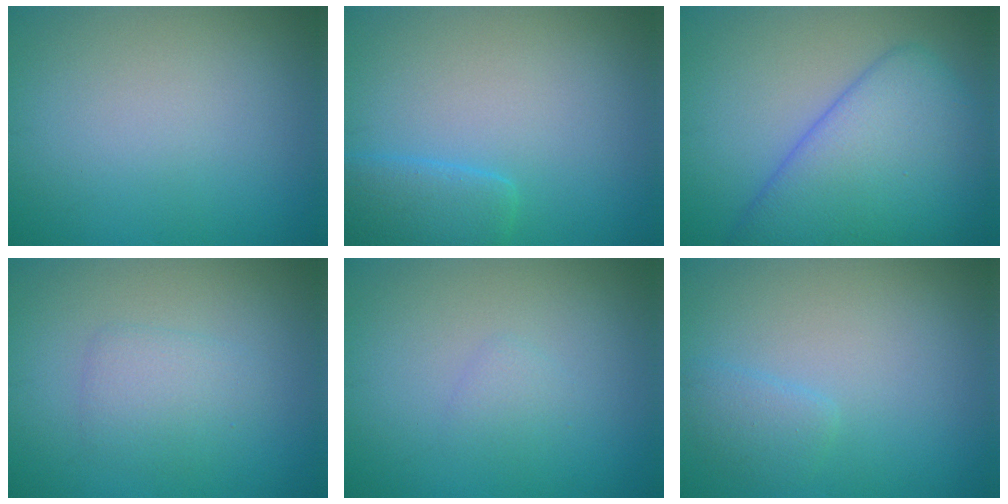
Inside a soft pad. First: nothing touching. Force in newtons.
{"total": 3.2, "press": 3.2, "slide": 0.3}
{"total": 8.9, "press": 8.9, "slide": 0.5}
{"total": 2.3, "press": 2.3, "slide": 0.0}
{"total": 1.0, "press": 1.0, "slide": 0.1}
{"total": 1.4, "press": 1.4, "slide": 0.2}